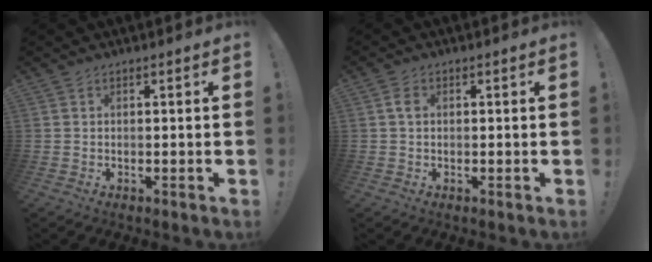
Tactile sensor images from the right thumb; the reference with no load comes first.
{"total": 2.4, "force": [0.3, 1.8, 1.6], "torque": [-0.025, 0.005, 0.003]}